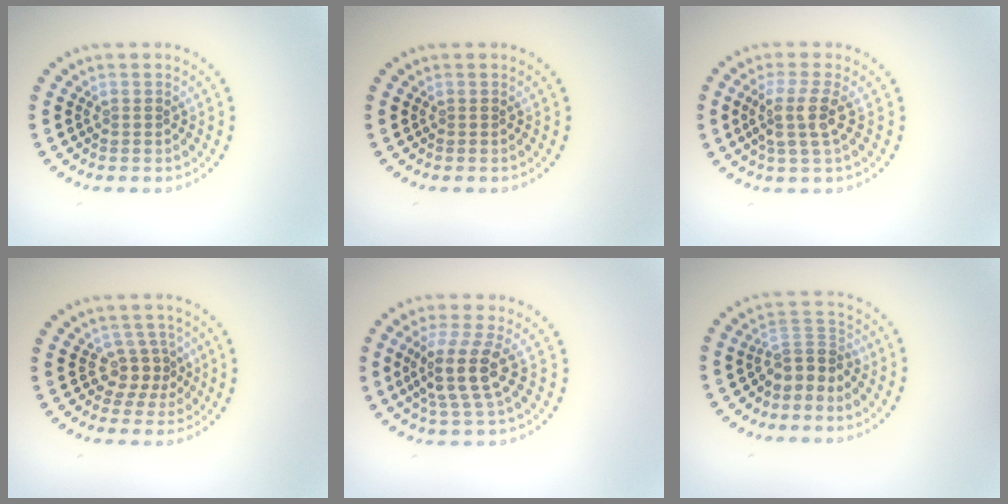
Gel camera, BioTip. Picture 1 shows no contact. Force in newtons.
{"total": 0.0}
{"total": 3.1, "press": 2.4, "slide": 2.0}
{"total": 2.5, "press": 1.7, "slide": 1.8}
{"total": 4.3, "press": 3.3, "slide": 2.8}
{"total": 2.9, "press": 2.1, "slide": 2.0}